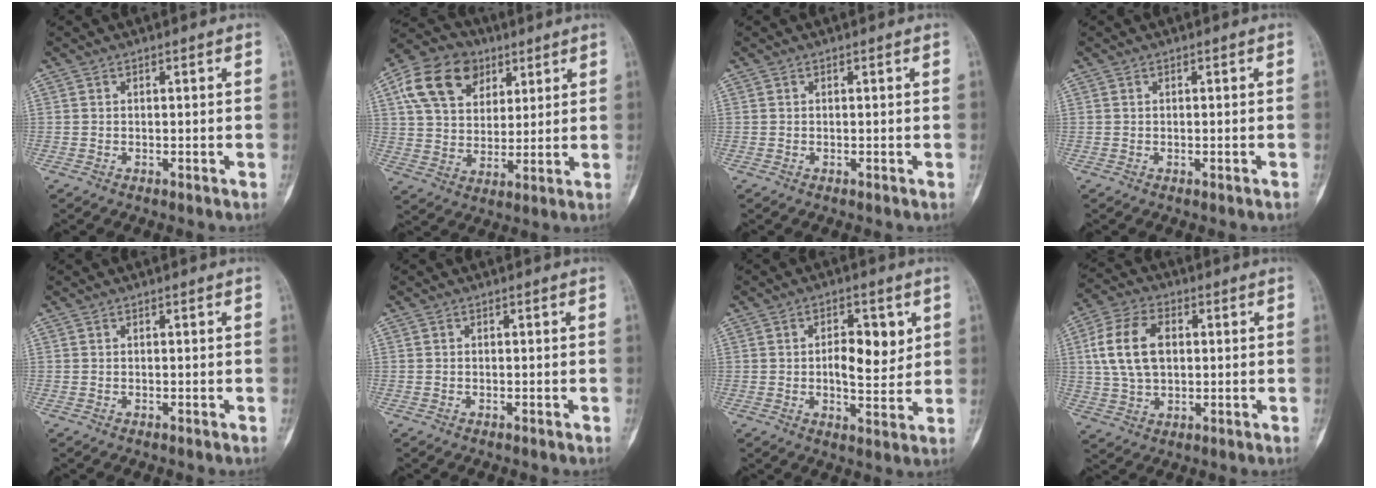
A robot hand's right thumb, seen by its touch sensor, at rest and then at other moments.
{"total": 15.2, "force": [6.7, 10.9, 8.2], "torque": [-0.129, -0.005, 0.120]}
{"total": 0.0}
{"total": 0.0}
{"total": 0.0}
{"total": 0.0}
{"total": 8.4, "force": [1.8, 4.2, 7.0], "torque": [-0.077, -0.011, 0.031]}
{"total": 12.2, "force": [2.0, 7.8, 9.2], "torque": [-0.168, 0.011, 0.036]}